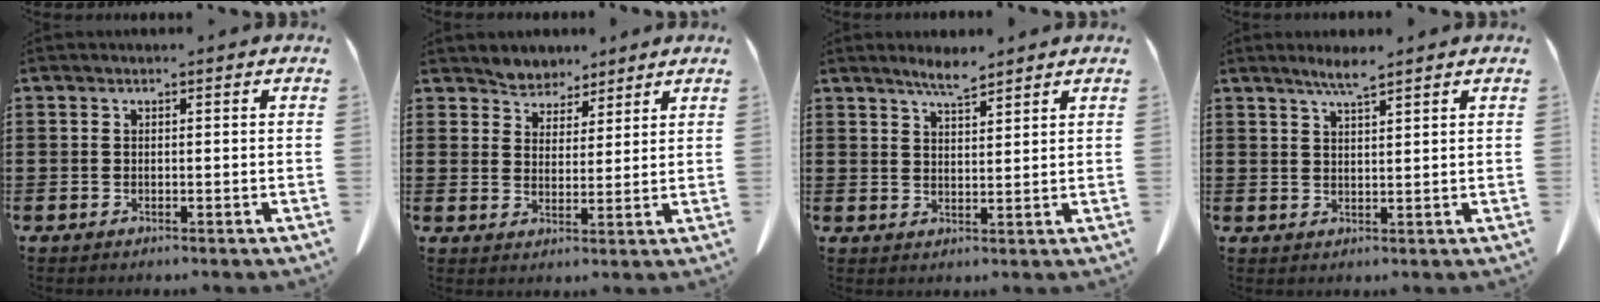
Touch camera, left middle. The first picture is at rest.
{"total": 3.9, "force": [3.6, 1.5, -0.6], "torque": [-0.008, -0.011, 0.068]}
{"total": 3.9, "force": [3.4, 0.3, 1.9], "torque": [-0.044, -0.008, 0.062]}
{"total": 3.5, "force": [2.7, 0.0, 2.1], "torque": [-0.048, -0.004, 0.049]}